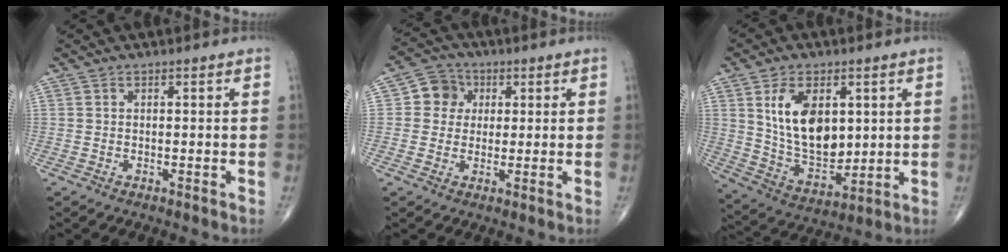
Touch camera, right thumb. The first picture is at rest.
{"total": 6.3, "force": [1.2, 5.9, 2.0], "torque": [-0.002, 0.007, 0.010]}
{"total": 15.3, "force": [3.8, 9.3, 11.5], "torque": [-0.170, -0.025, 0.084]}